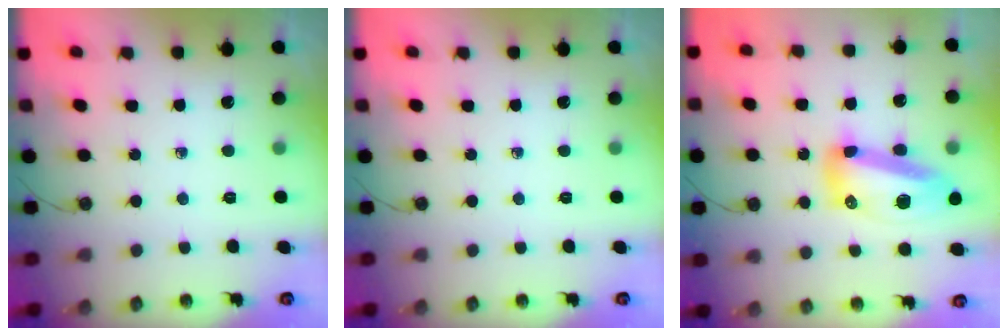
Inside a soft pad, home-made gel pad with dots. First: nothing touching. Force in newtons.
{"total": 0.0}
{"total": 15.7, "press": 15.6, "slide": 1.4}